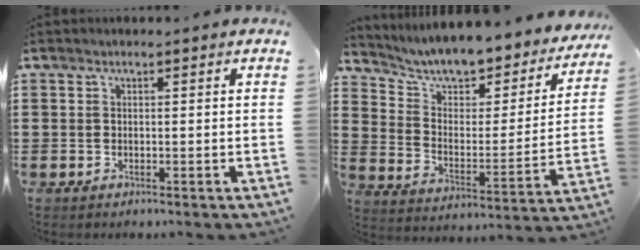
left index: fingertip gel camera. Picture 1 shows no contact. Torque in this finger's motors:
{"motor_torque": [2.14, 0.00, 0.30, 0.03]}